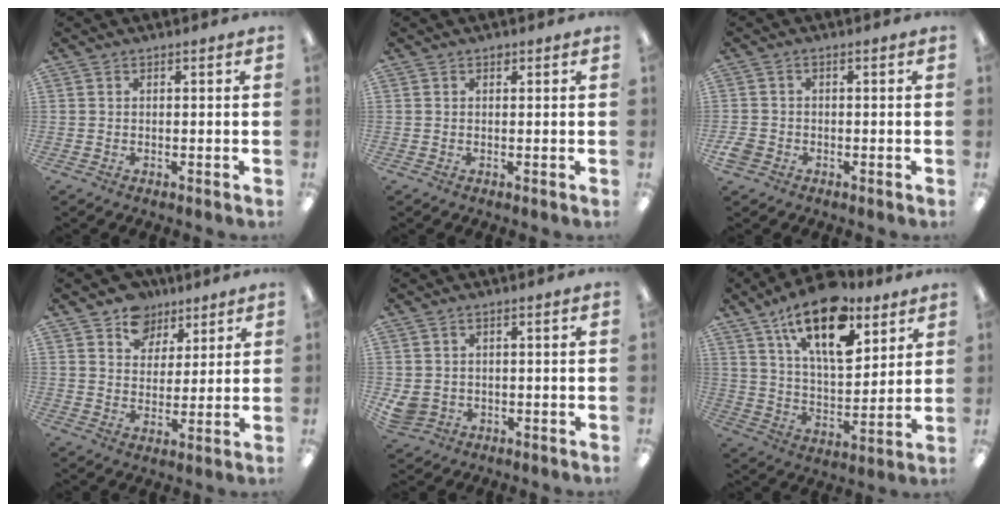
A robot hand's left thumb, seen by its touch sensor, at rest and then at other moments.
{"total": 0.6, "force": [0.4, 0.4, 0.1], "torque": [-0.004, 0.002, 0.008]}
{"total": 2.7, "force": [-1.4, 2.1, 1.0], "torque": [-0.022, 0.006, -0.028]}
{"total": 9.7, "force": [6.6, 6.9, 1.8], "torque": [-0.024, -0.041, 0.123]}
{"total": 3.7, "force": [0.2, 3.4, 1.6], "torque": [-0.046, 0.000, 0.003]}
{"total": 20.0, "force": [12.6, 9.4, 12.3], "torque": [-0.198, -0.064, 0.217]}